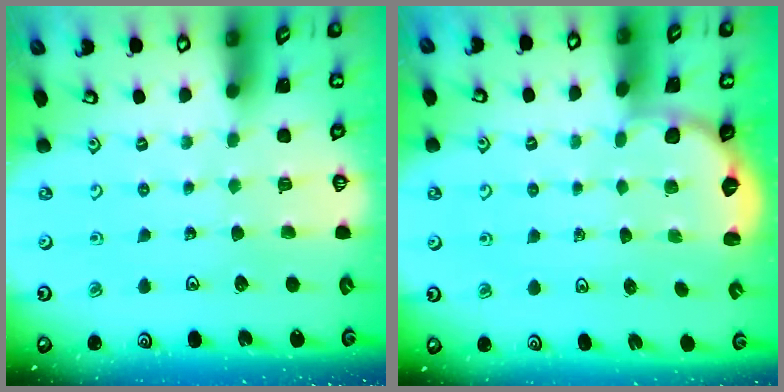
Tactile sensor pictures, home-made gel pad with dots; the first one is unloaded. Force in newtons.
{"total": 2.9, "press": 2.6, "slide": 1.2}